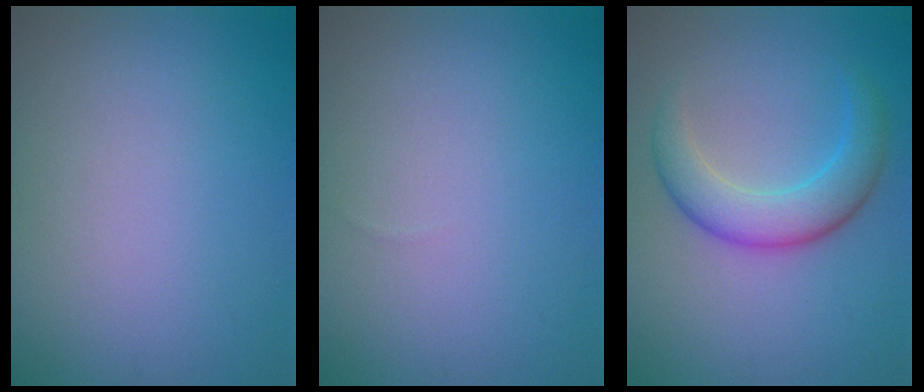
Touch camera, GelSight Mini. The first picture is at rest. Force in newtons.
{"total": 0.0}
{"total": 3.8, "press": 3.8, "slide": 0.0}